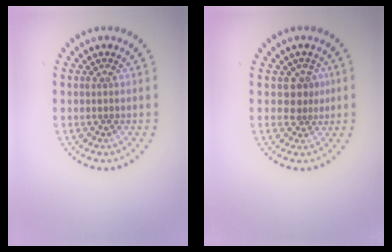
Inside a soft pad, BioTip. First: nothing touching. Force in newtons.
{"total": 2.0, "press": 1.6, "slide": 1.2}